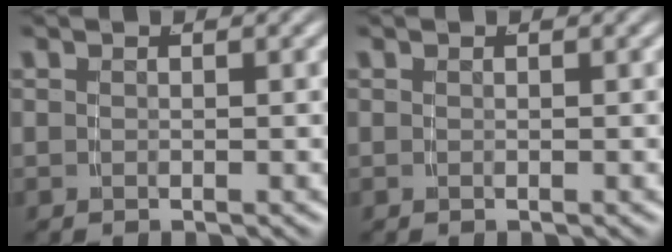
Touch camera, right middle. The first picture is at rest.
{"total": 0.0}